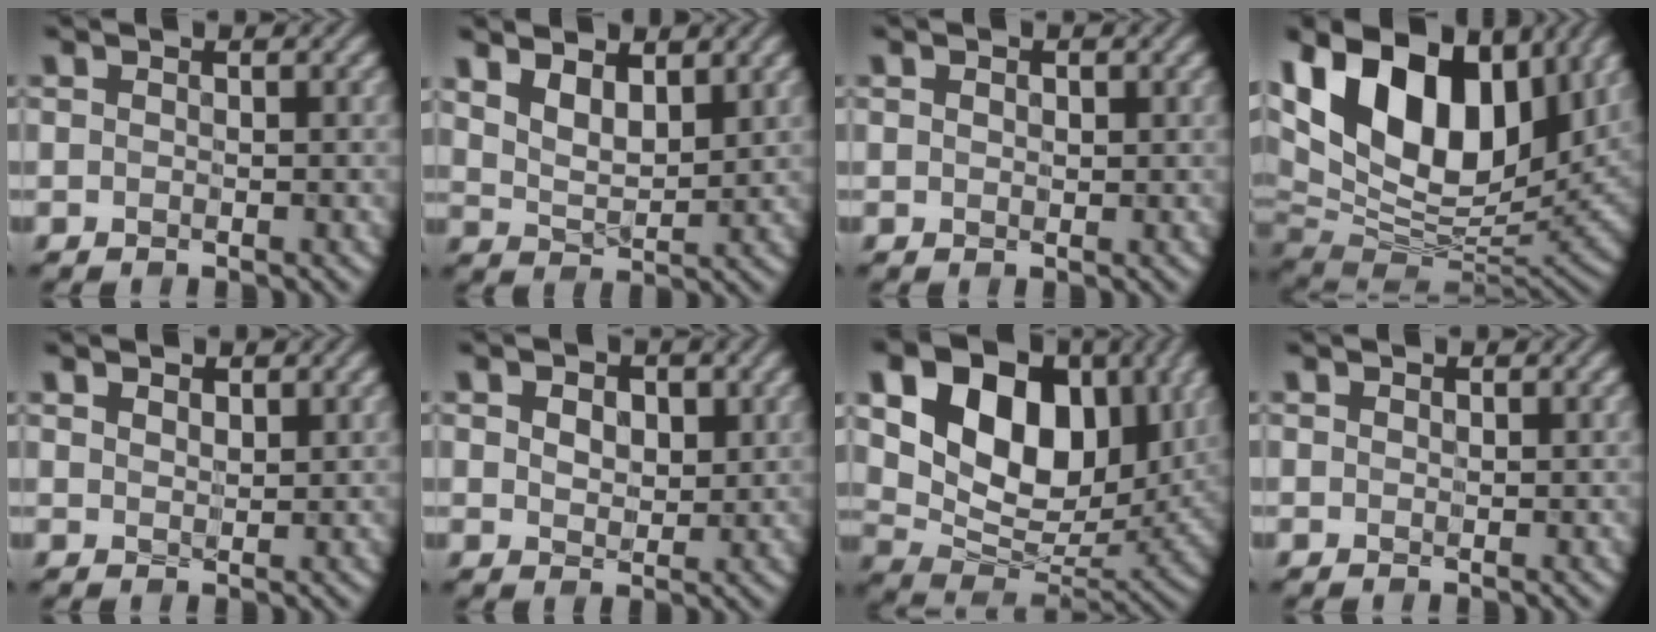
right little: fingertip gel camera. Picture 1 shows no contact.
{"total": 4.5, "force": [2.5, 2.3, 3.0], "torque": [-0.057, 0.007, 0.029]}
{"total": 0.9, "force": [0.3, 0.7, 0.5], "torque": [-0.008, 0.004, 0.003]}
{"total": 17.4, "force": [6.4, 10.6, 12.2], "torque": [-0.249, 0.039, 0.108]}
{"total": 2.3, "force": [1.5, 1.3, 1.2], "torque": [-0.027, 0.004, 0.022]}
{"total": 3.7, "force": [1.1, 2.6, 2.4], "torque": [-0.040, 0.010, 0.005]}
{"total": 15.3, "force": [5.3, 10.2, 10.1], "torque": [-0.178, 0.016, 0.089]}
{"total": 0.6, "force": [0.4, 0.4, 0.2], "torque": [-0.006, 0.003, 0.007]}